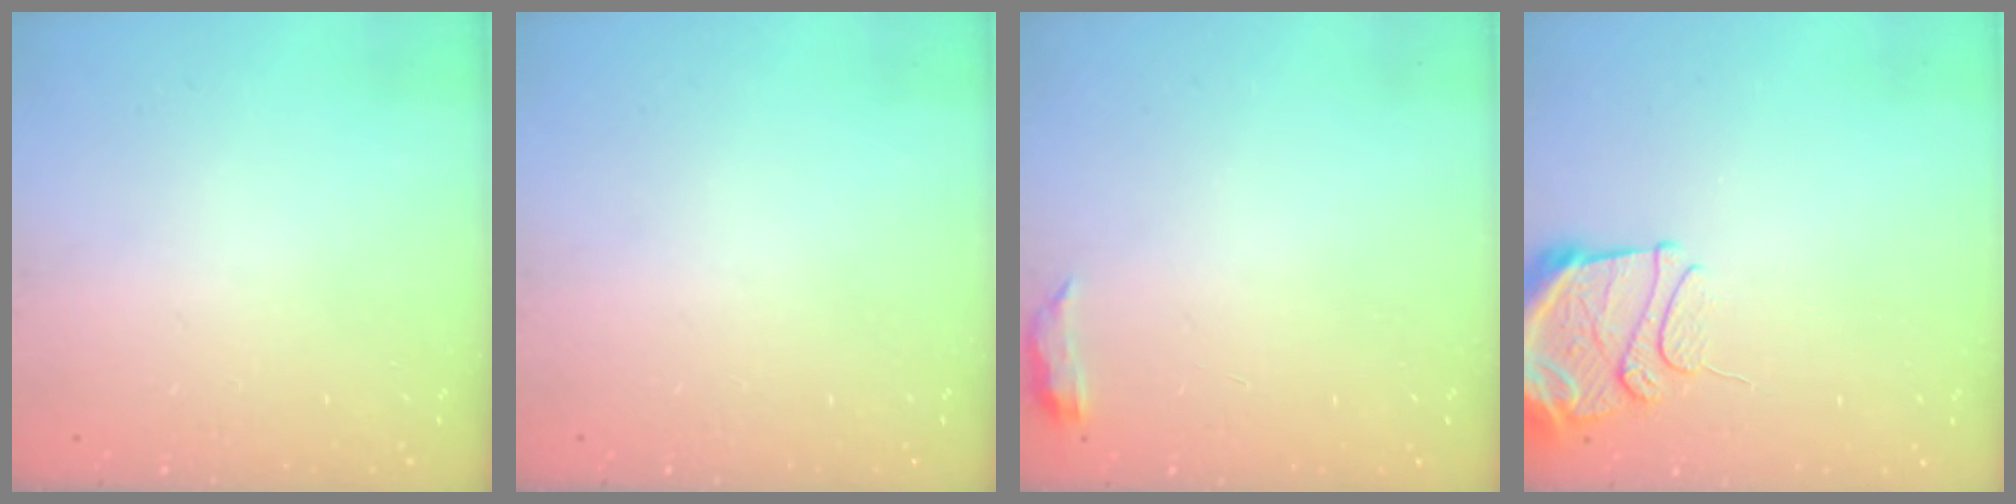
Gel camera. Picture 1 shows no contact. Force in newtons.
{"total": 0.0}
{"total": 3.2, "press": 3.1, "slide": 0.6}
{"total": 11.2, "press": 11.1, "slide": 1.0}